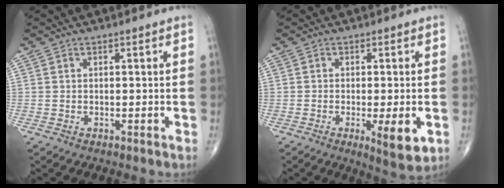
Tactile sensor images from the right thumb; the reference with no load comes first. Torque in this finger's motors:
{"motor_torque": [0.58, 1.35, -0.06, -0.09, 0.21]}